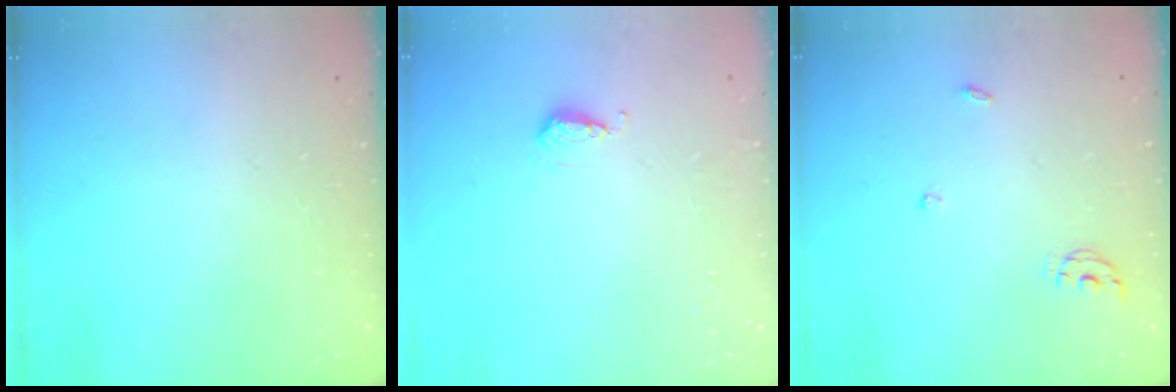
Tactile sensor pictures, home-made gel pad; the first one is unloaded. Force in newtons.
{"total": 5.2, "press": 5.1, "slide": 0.9}
{"total": 5.2, "press": 5.2, "slide": 0.4}